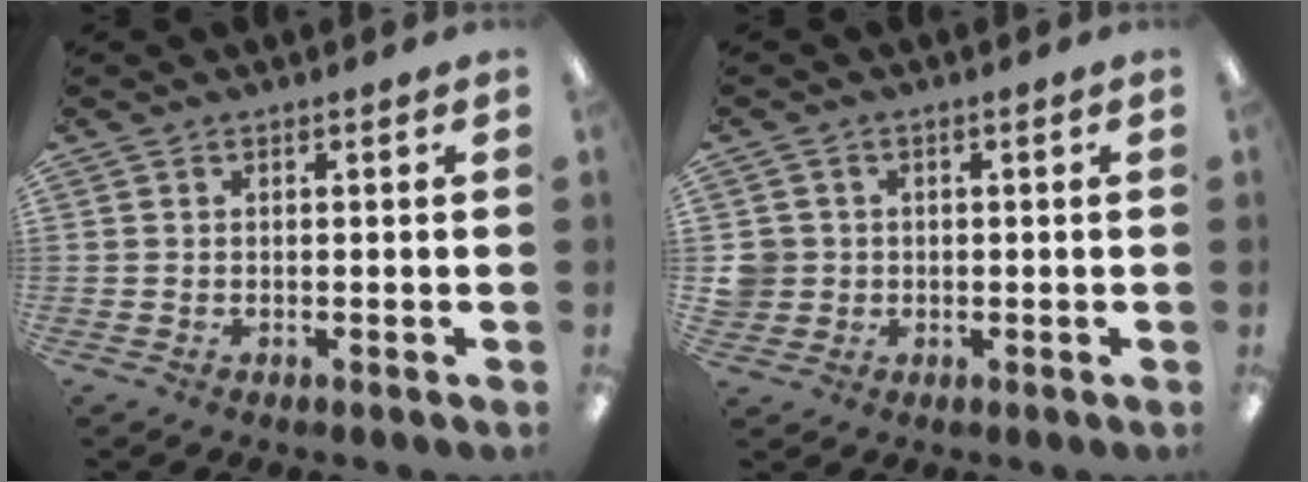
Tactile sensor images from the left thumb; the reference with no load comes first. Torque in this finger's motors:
{"motor_torque": [0.00, 0.00, 0.02, -0.09, 0.00]}